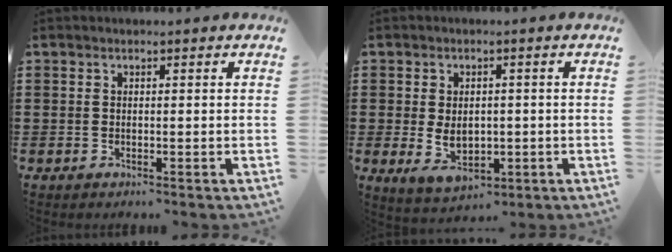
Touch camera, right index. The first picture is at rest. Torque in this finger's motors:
{"motor_torque": [1.32, 0.82, 0.36, 0.11]}